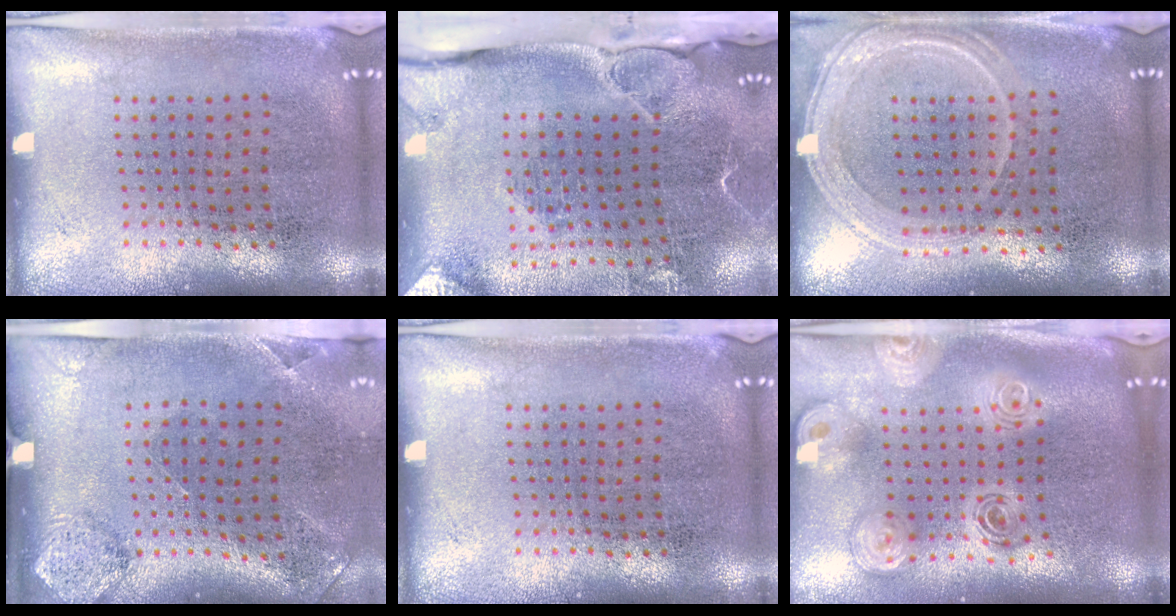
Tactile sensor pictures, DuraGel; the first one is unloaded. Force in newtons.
{"total": 2.9, "press": 2.2, "slide": 1.8}
{"total": 1.3, "press": 1.2, "slide": 0.3}
{"total": 1.7, "press": 1.3, "slide": 1.2}
{"total": 0.0}
{"total": 2.7, "press": 1.9, "slide": 1.9}